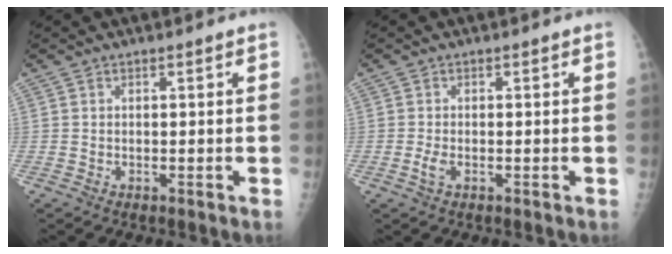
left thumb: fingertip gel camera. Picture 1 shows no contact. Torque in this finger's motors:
{"motor_torque": [-0.10, 0.07, 0.05, 0.02, 0.01]}